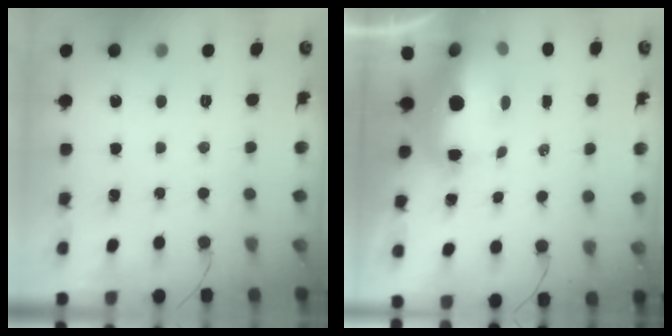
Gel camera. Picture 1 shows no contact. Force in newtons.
{"total": 11.7, "press": 11.5, "slide": 2.1}